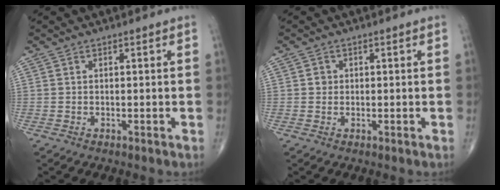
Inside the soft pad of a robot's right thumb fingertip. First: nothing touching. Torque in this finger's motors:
{"motor_torque": [0.07, 0.90, 0.24, -0.09, 0.01]}